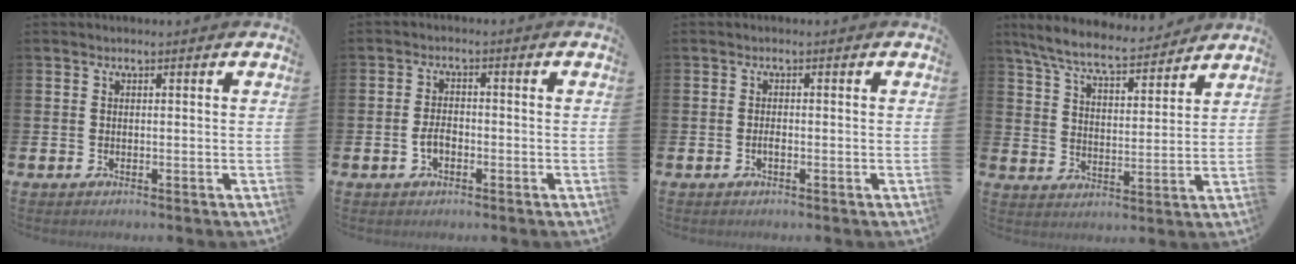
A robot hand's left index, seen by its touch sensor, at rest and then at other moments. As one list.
[{"total": 2.3, "force": [-0.8, 1.3, 1.7], "torque": [-0.032, 0.004, -0.017]}, {"total": 0.9, "force": [-0.4, 0.3, 0.8], "torque": [-0.022, 0.003, -0.006]}, {"total": 7.8, "force": [7.2, 1.1, 2.8], "torque": [-0.088, -0.037, 0.127]}]